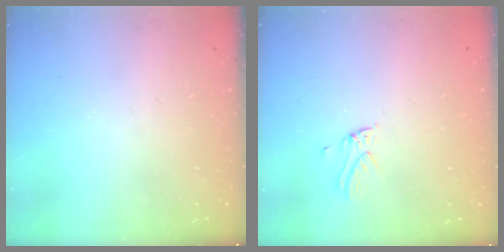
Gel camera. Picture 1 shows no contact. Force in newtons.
{"total": 1.7, "press": 1.7, "slide": 0.1}